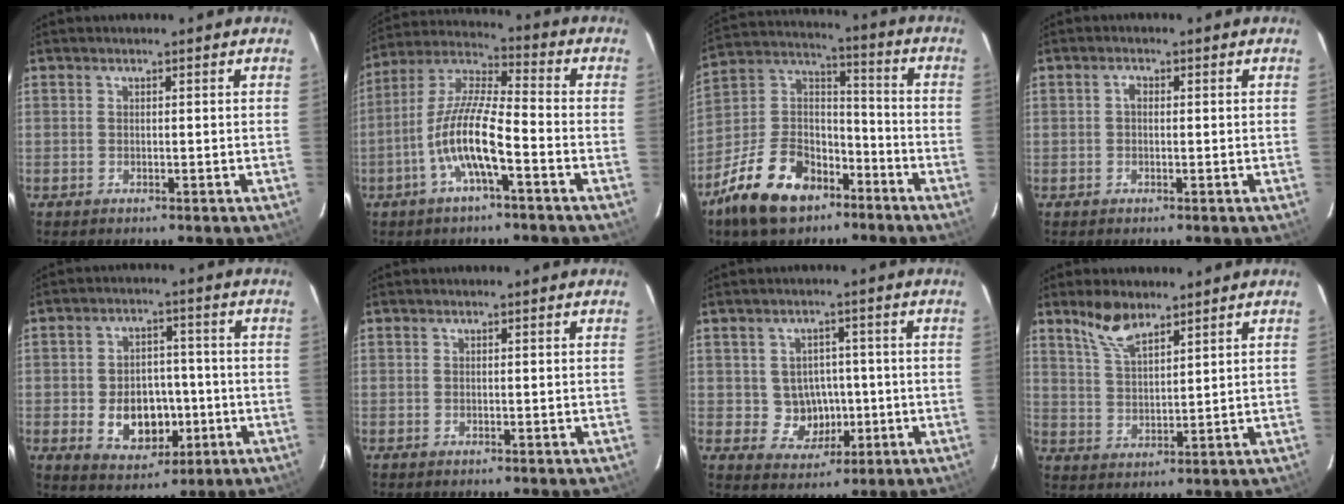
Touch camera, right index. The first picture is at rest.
{"total": 11.8, "force": [-4.7, 2.2, 10.6], "torque": [-0.219, 0.001, -0.093]}
{"total": 18.5, "force": [-11.4, 10.7, 10.0], "torque": [-0.223, 0.027, -0.188]}
{"total": 1.2, "force": [0.0, 0.9, 0.8], "torque": [-0.015, 0.007, -0.003]}
{"total": 10.3, "force": [-2.6, 7.6, 6.5], "torque": [-0.131, 0.006, -0.021]}
{"total": 0.0}
{"total": 6.3, "force": [-0.5, 6.0, 1.8], "torque": [-0.043, 0.014, 0.011]}
{"total": 6.8, "force": [5.2, 2.3, 3.7], "torque": [-0.070, 0.006, 0.107]}